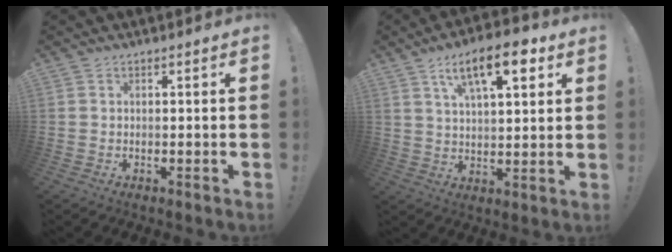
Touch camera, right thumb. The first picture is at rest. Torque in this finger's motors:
{"motor_torque": [0.29, 0.29, 0.20, 0.20, 0.07]}